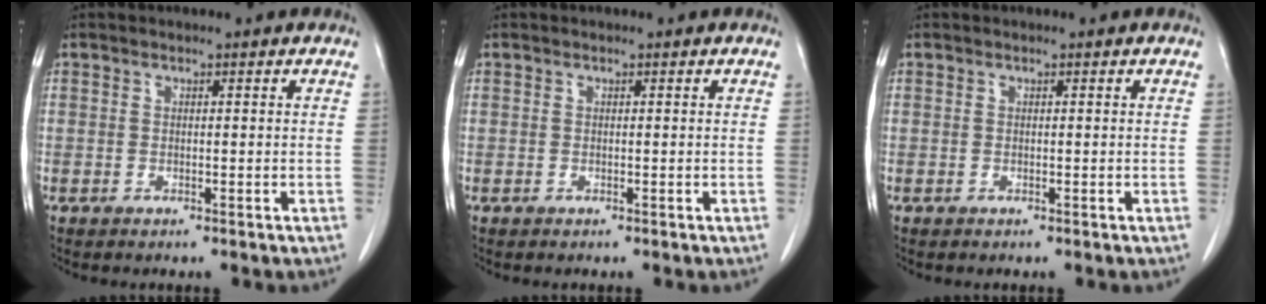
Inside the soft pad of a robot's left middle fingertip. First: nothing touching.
{"total": 0.0}
{"total": 0.0}